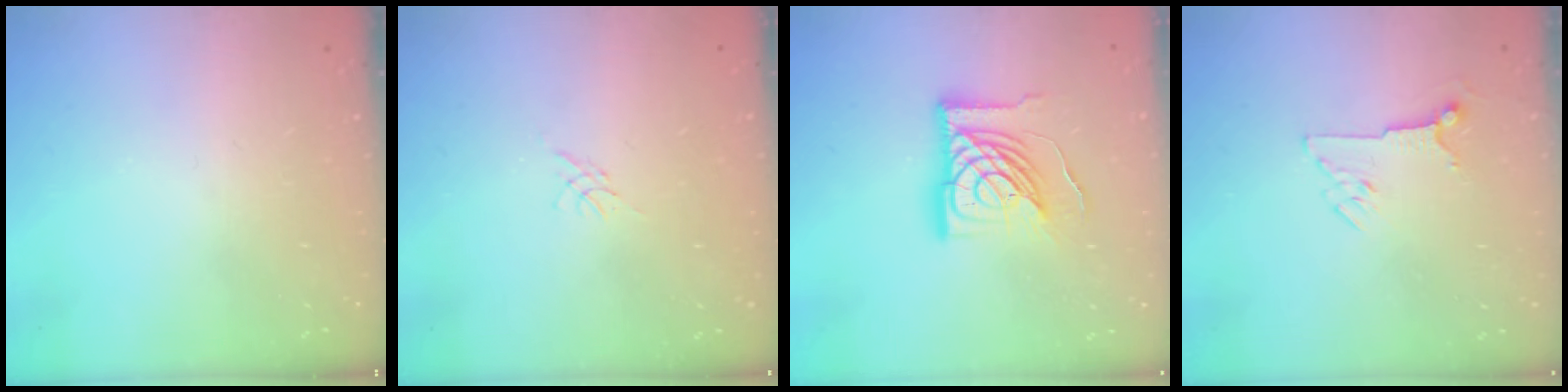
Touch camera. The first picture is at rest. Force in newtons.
{"total": 0.0}
{"total": 17.5, "press": 17.4, "slide": 2.2}
{"total": 6.3, "press": 6.3, "slide": 0.5}